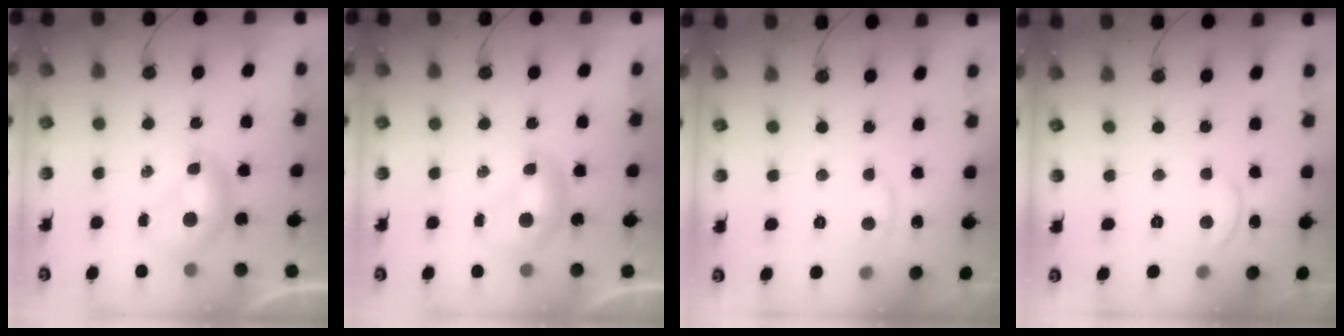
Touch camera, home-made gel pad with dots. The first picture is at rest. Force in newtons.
{"total": 0.0}
{"total": 0.7, "press": 0.1, "slide": 0.7}
{"total": 1.3, "press": 1.3, "slide": 0.3}